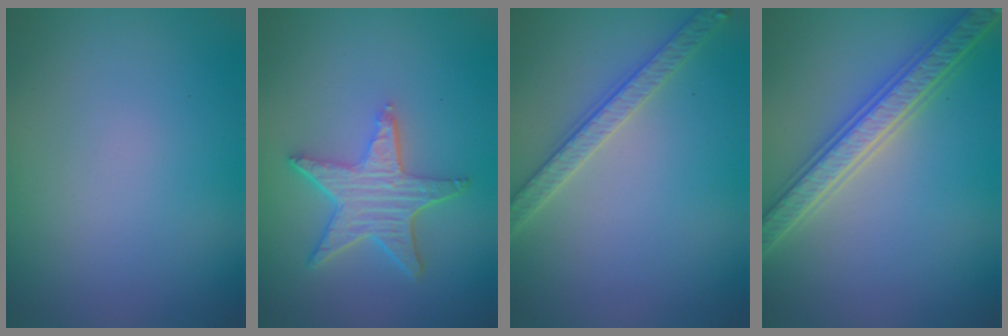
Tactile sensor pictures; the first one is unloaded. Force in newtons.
{"total": 5.2, "press": 4.0, "slide": 3.2}
{"total": 3.0, "press": 2.9, "slide": 0.7}
{"total": 5.5, "press": 5.4, "slide": 1.1}